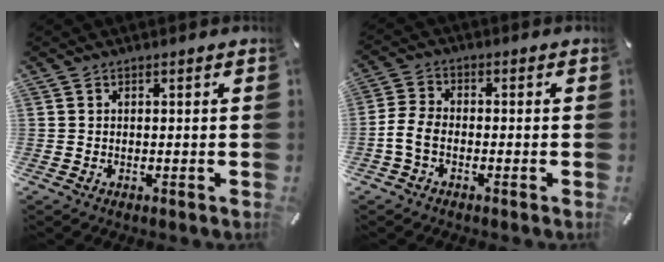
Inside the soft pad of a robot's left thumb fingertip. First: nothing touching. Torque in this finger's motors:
{"motor_torque": [0.50, 1.02, 0.84, 0.23, -0.11]}